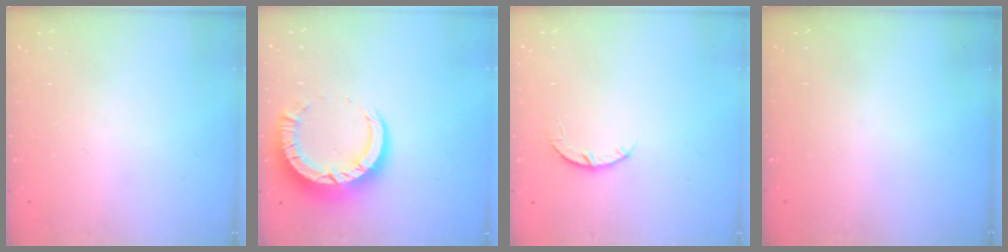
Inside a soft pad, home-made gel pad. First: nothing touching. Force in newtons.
{"total": 9.6, "press": 9.5, "slide": 1.1}
{"total": 4.0, "press": 4.0, "slide": 0.5}
{"total": 0.0}